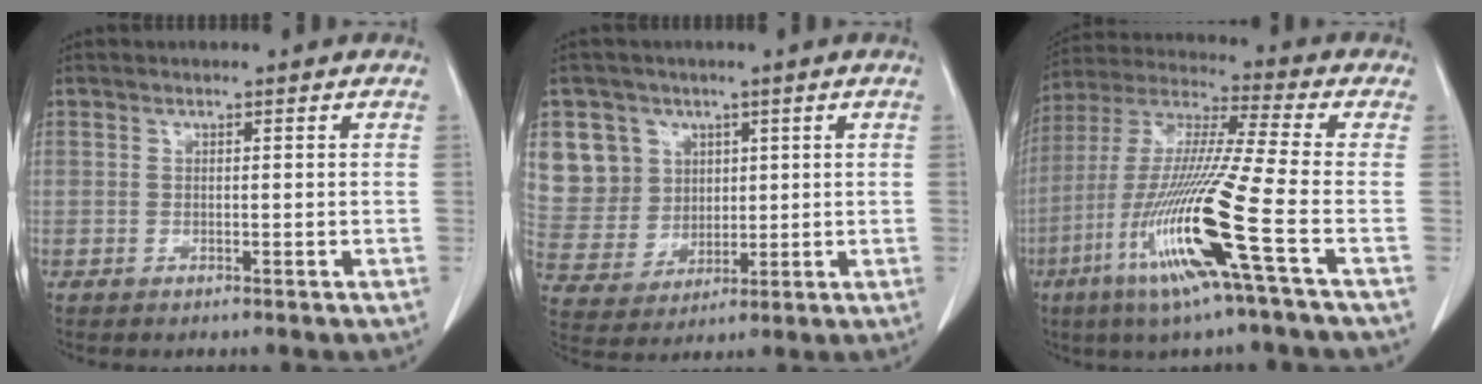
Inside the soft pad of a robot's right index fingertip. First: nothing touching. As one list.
[{"total": 10.1, "force": [4.2, 9.1, 1.7], "torque": [-0.052, 0.025, 0.094]}, {"total": 17.8, "force": [-6.9, -1.3, 16.3], "torque": [-0.345, -0.030, -0.139]}]